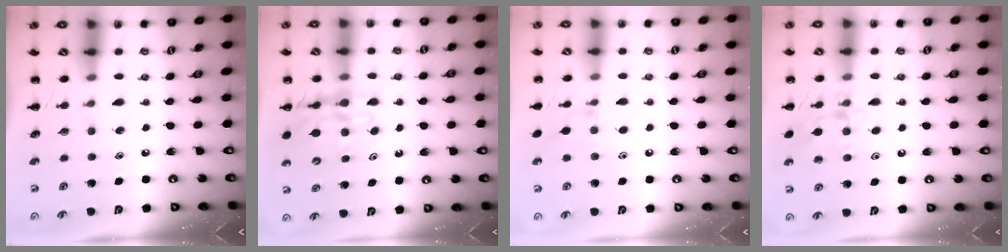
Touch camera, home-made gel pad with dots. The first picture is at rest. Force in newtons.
{"total": 12.3, "press": 11.8, "slide": 3.7}
{"total": 8.3, "press": 8.0, "slide": 2.1}
{"total": 12.7, "press": 12.7, "slide": 0.8}